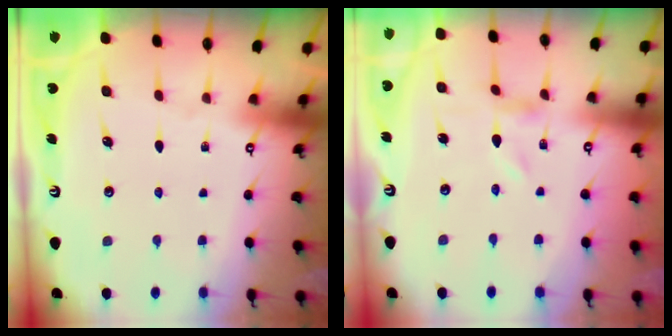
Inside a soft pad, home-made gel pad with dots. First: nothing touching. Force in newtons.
{"total": 0.0}